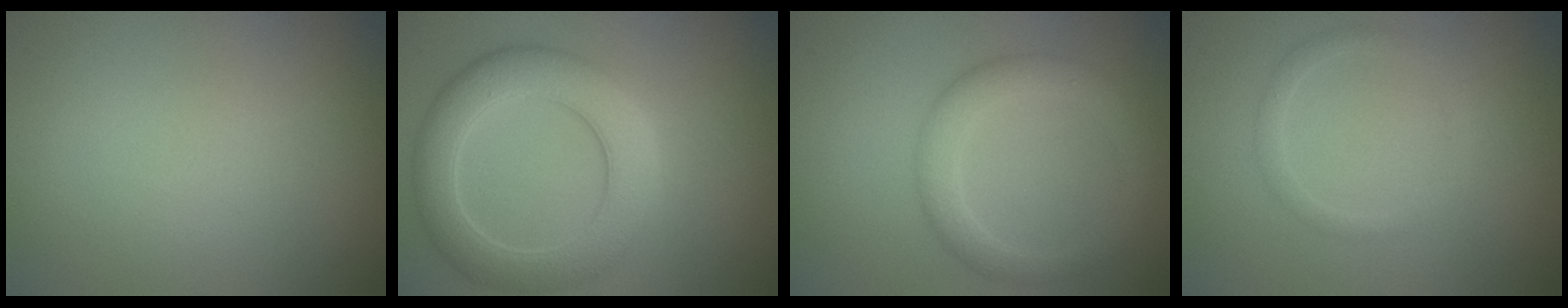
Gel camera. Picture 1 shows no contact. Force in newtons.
{"total": 6.1, "press": 6.1, "slide": 0.4}
{"total": 3.4, "press": 3.4, "slide": 0.1}
{"total": 1.3, "press": 1.3, "slide": 0.1}